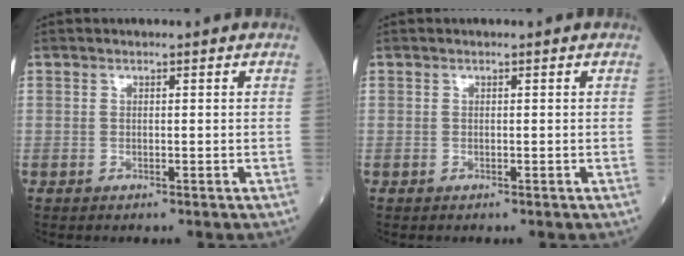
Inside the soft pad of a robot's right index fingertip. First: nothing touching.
{"total": 0.0}